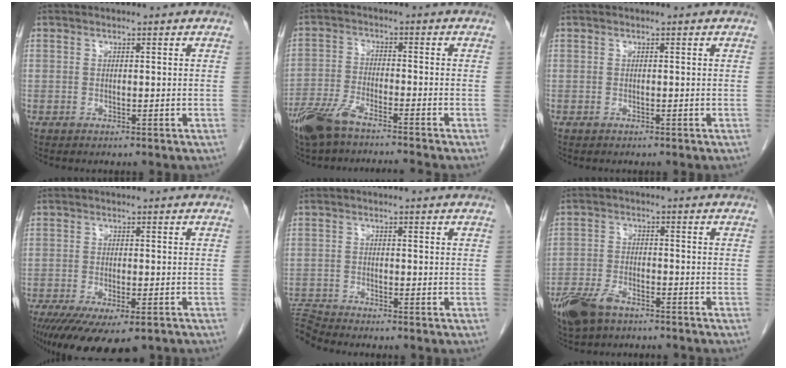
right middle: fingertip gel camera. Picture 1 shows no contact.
{"total": 8.3, "force": [-7.0, 0.5, 4.4], "torque": [-0.086, -0.021, -0.130]}
{"total": 0.0}
{"total": 13.7, "force": [-9.5, 4.5, 8.9], "torque": [-0.153, -0.024, -0.139]}
{"total": 4.1, "force": [-3.8, -1.4, -0.3], "torque": [0.002, -0.010, -0.072]}
{"total": 8.7, "force": [-6.3, 3.9, 4.6], "torque": [-0.099, -0.007, -0.112]}